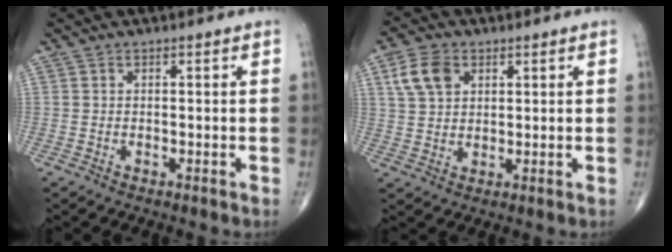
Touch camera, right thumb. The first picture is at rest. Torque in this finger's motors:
{"motor_torque": [-0.44, 0.63, 0.75, 0.45, 0.05]}